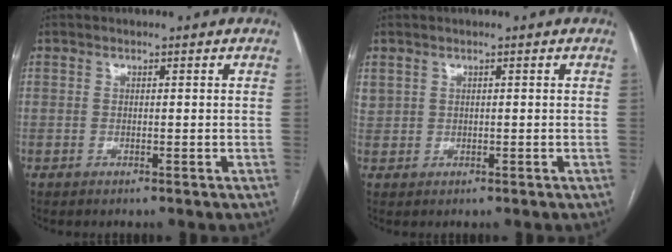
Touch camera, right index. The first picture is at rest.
{"total": 1.6, "force": [0.9, 1.3, 0.4], "torque": [-0.005, 0.014, 0.019]}